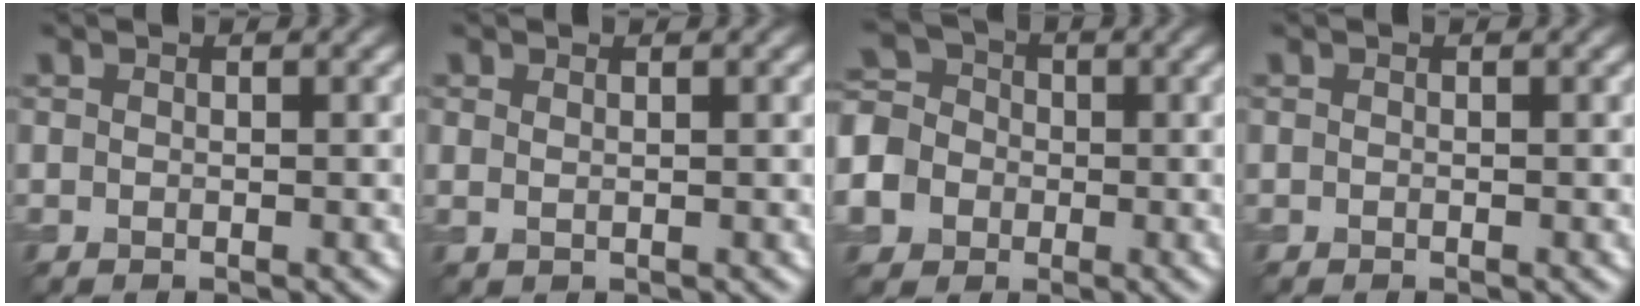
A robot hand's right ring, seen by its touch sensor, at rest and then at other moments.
{"total": 0.7, "force": [0.5, 0.2, 0.5], "torque": [-0.011, -0.002, 0.008]}
{"total": 9.7, "force": [-4.1, 8.3, 2.9], "torque": [-0.086, -0.021, -0.091]}
{"total": 0.0}